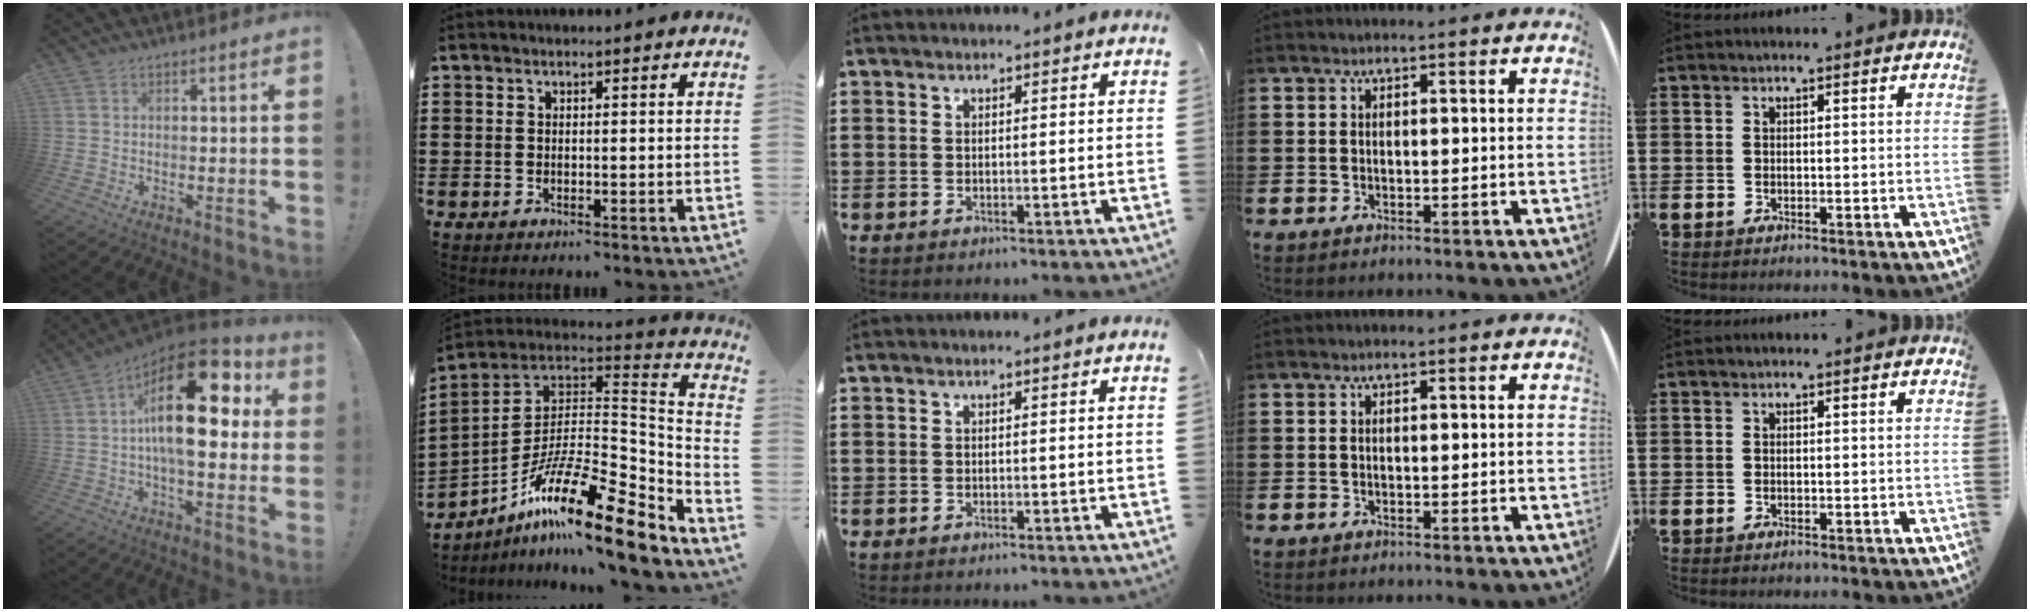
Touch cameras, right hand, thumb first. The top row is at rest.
{"thumb": {"total": 24.1, "force": [4.1, 11.6, 20.8], "torque": [-0.325, -0.012, 0.067]}, "index": {"total": 18.7, "force": [-11.9, 4.4, 13.8], "torque": [-0.237, 0.020, -0.213]}}